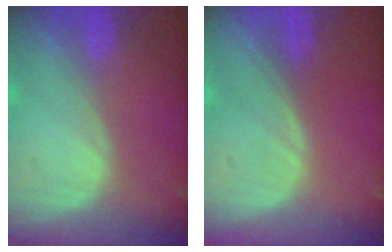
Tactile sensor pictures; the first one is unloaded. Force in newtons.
{"total": 0.0}